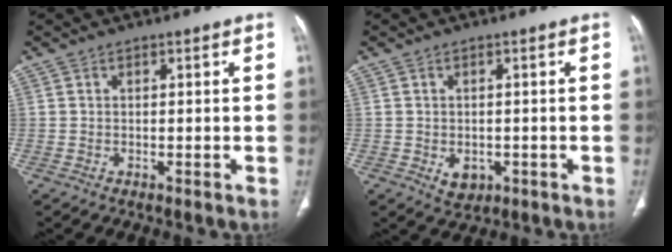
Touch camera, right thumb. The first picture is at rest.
{"total": 3.4, "force": [-1.0, 2.6, 2.1], "torque": [-0.021, 0.000, -0.003]}